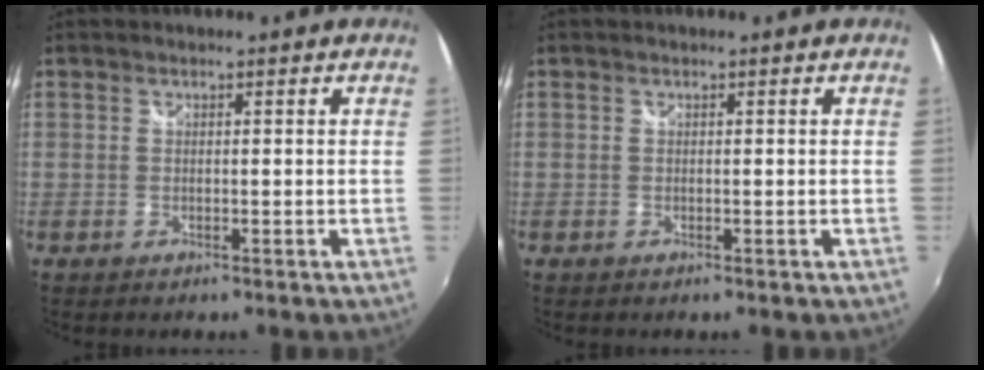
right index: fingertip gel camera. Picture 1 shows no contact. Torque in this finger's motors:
{"motor_torque": [0.00, 0.00, 0.00, 0.00]}